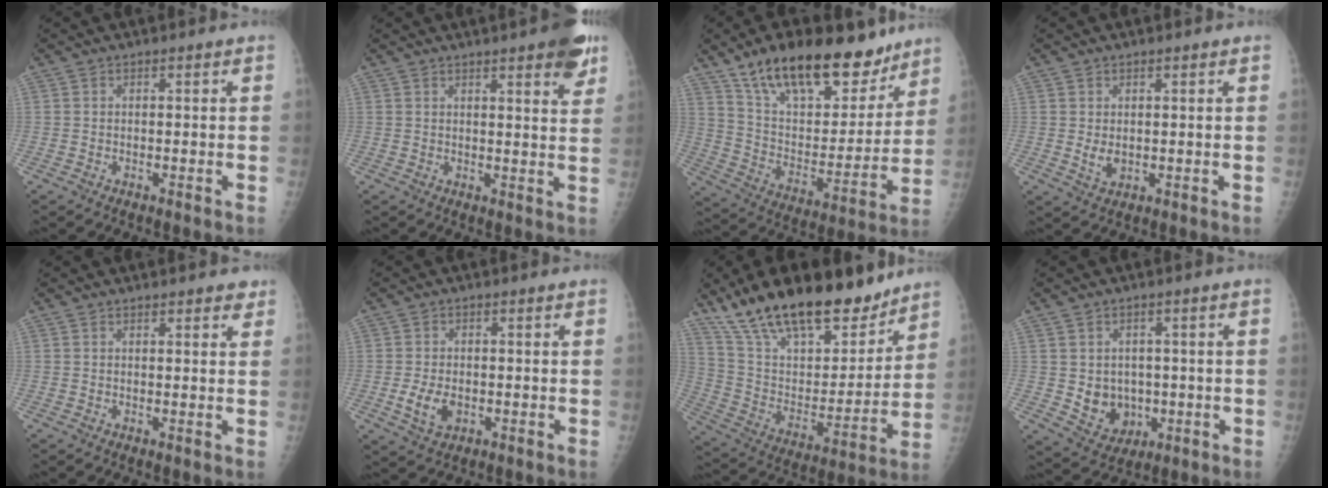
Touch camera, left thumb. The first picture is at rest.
{"total": 8.7, "force": [5.2, 2.0, 6.6], "torque": [-0.064, -0.018, 0.062]}
{"total": 24.7, "force": [17.5, 10.9, 13.7], "torque": [-0.176, -0.065, 0.288]}
{"total": 2.6, "force": [0.3, 1.8, 1.9], "torque": [-0.027, -0.008, 0.013]}
{"total": 2.4, "force": [1.9, 0.9, 1.1], "torque": [0.004, -0.006, 0.018]}
{"total": 4.9, "force": [-1.1, 3.1, 3.5], "torque": [-0.065, -0.005, -0.015]}
{"total": 27.4, "force": [20.5, 10.4, 14.8], "torque": [-0.221, -0.074, 0.346]}
{"total": 7.4, "force": [-0.6, 6.2, 3.9], "torque": [-0.027, -0.004, 0.010]}